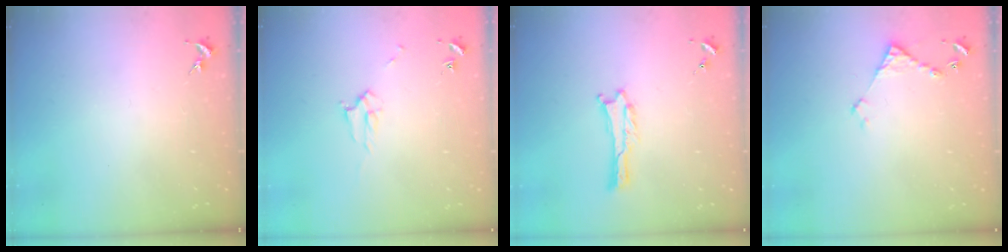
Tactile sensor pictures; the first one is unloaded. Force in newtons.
{"total": 2.3, "press": 2.3, "slide": 0.3}
{"total": 0.5, "press": 0.5, "slide": 0.1}
{"total": 3.7, "press": 3.7, "slide": 0.3}